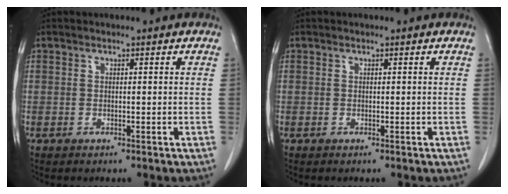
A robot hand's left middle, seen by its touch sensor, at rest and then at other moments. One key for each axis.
{"total": 0.0}